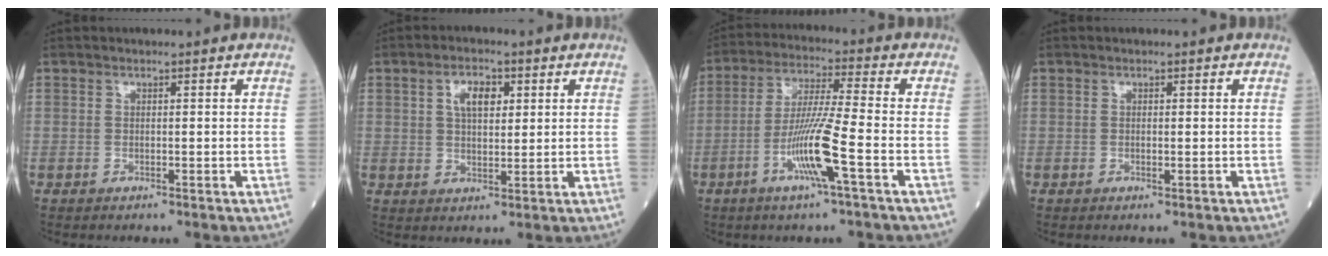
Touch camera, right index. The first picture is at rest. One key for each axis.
{"total": 4.8, "fx": 1.7, "fy": 2.3, "fz": 3.8, "tx": -0.069, "ty": 0.010, "tz": 0.030}
{"total": 10.0, "fx": -3.8, "fy": -0.7, "fz": 9.2, "tx": -0.181, "ty": -0.008, "tz": -0.076}
{"total": 0.0}